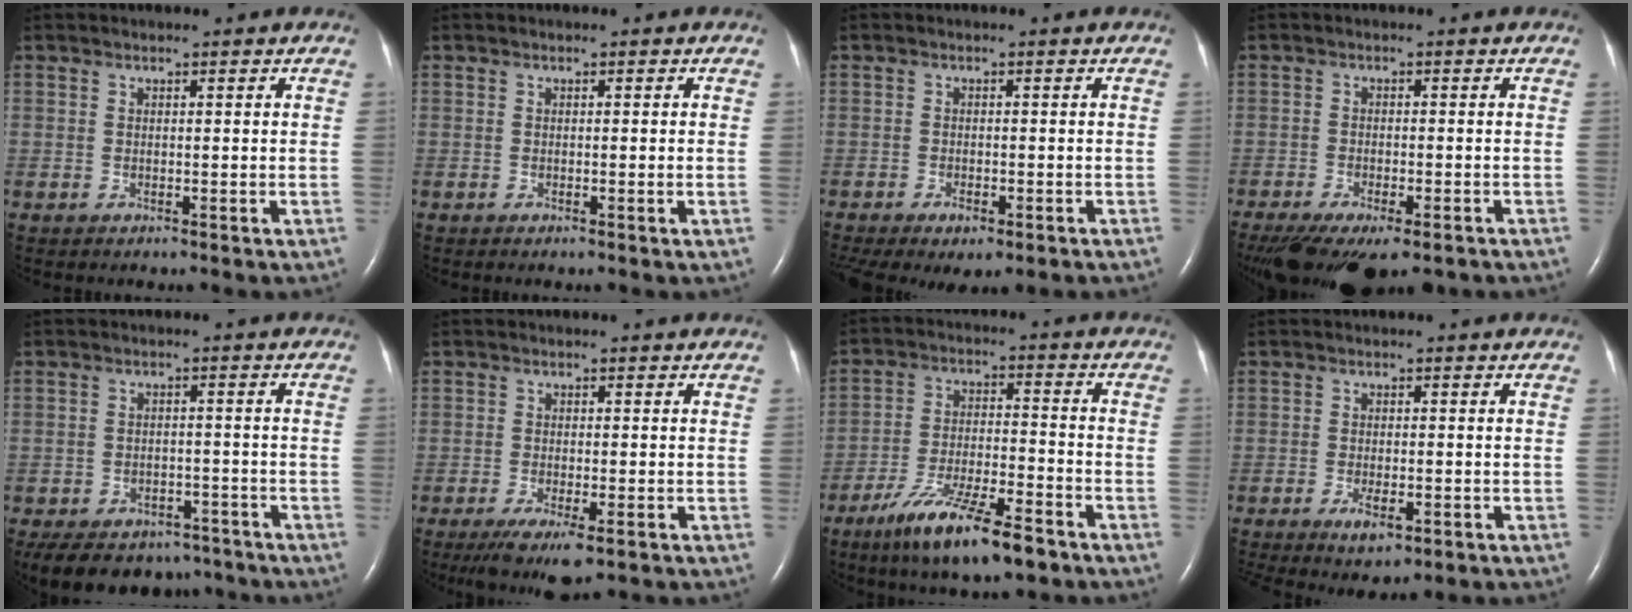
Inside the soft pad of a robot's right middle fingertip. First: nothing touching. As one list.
[{"total": 0.9, "force": [-0.2, -0.2, 0.8], "torque": [-0.012, -0.001, -0.003]}, {"total": 6.2, "force": [-3.9, 2.2, 4.4], "torque": [-0.069, -0.016, -0.058]}, {"total": 14.0, "force": [-9.9, 4.6, 8.8], "torque": [-0.177, -0.031, -0.148]}, {"total": 14.3, "force": [-11.0, 7.8, 4.8], "torque": [-0.103, 0.002, -0.135]}, {"total": 5.9, "force": [-3.6, 1.0, 4.5], "torque": [-0.081, -0.018, -0.057]}, {"total": 12.9, "force": [-8.8, 2.1, 9.1], "torque": [-0.167, -0.023, -0.153]}, {"total": 4.1, "force": [-2.1, 1.2, 3.3], "torque": [-0.061, -0.006, -0.027]}]